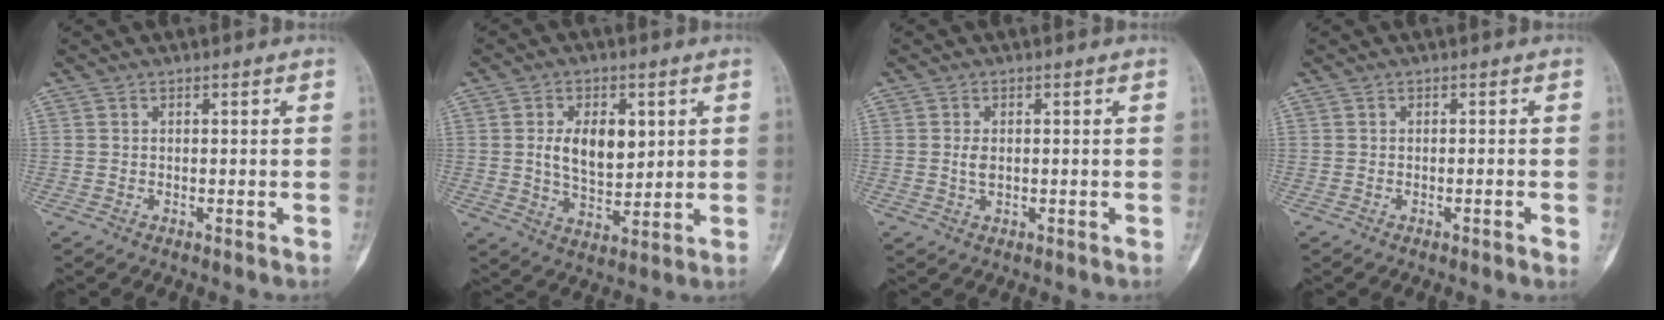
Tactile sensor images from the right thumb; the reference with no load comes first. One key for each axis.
{"total": 10.0, "fx": 2.0, "fy": 5.9, "fz": 7.8, "tx": -0.109, "ty": -0.015, "tz": 0.045}
{"total": 2.1, "fx": 0.1, "fy": 1.2, "fz": 1.7, "tx": -0.030, "ty": -0.002, "tz": 0.001}
{"total": 1.2, "fx": -0.5, "fy": 0.1, "fz": 1.1, "tx": -0.021, "ty": 0.001, "tz": -0.004}